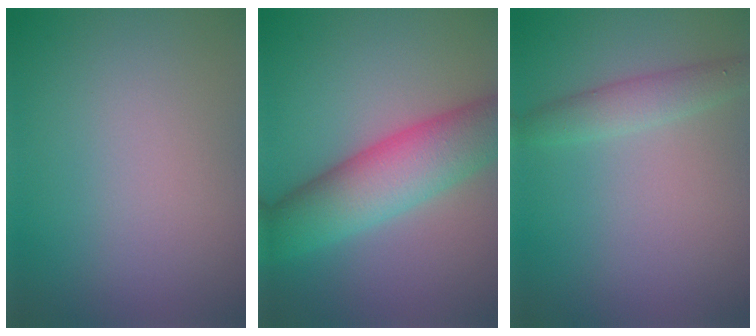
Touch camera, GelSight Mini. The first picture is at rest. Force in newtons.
{"total": 8.2, "press": 8.2, "slide": 0.2}
{"total": 2.4, "press": 2.4, "slide": 0.1}